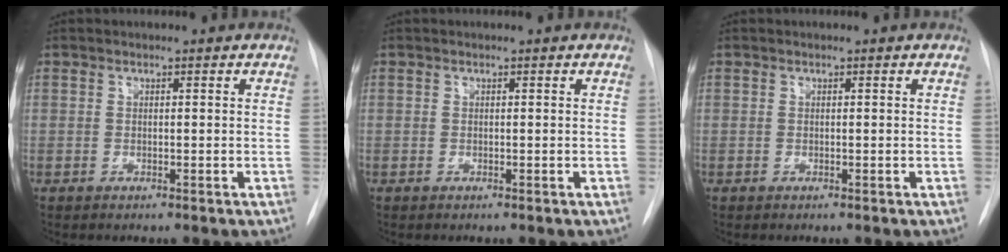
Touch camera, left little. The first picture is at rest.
{"total": 0.0}
{"total": 0.0}